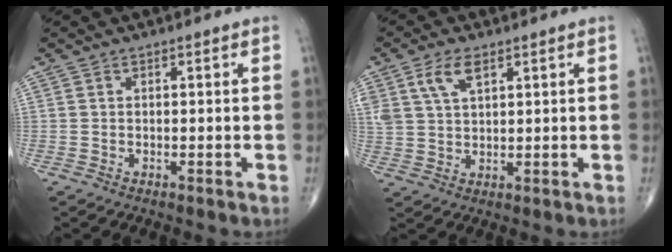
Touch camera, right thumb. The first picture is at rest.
{"total": 6.1, "force": [3.2, 3.0, 4.3], "torque": [-0.081, -0.008, 0.066]}